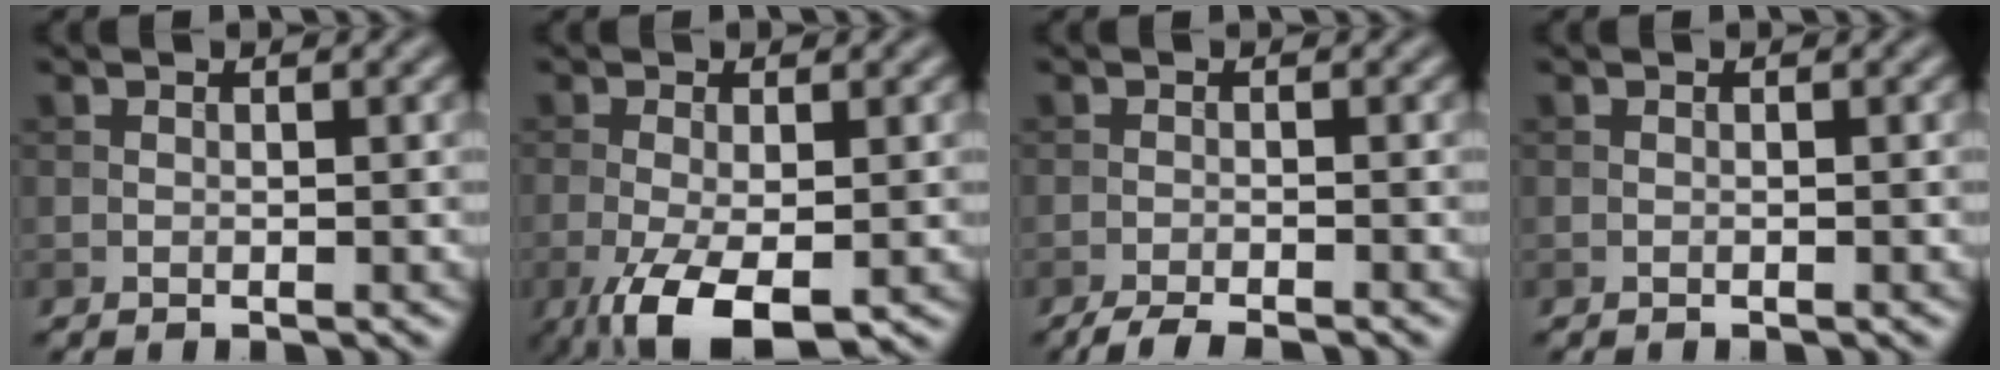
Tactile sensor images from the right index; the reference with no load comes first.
{"total": 6.2, "force": [-2.7, 2.4, 5.0], "torque": [-0.105, -0.015, -0.046]}
{"total": 2.9, "force": [-2.4, 0.4, 1.4], "torque": [-0.020, -0.001, -0.048]}
{"total": 0.0}